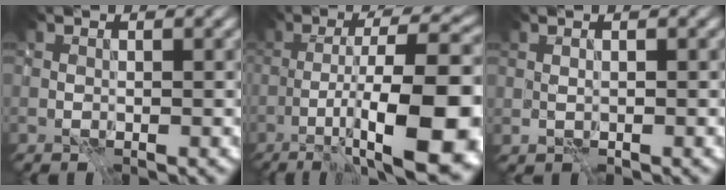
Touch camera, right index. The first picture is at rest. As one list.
[{"total": 15.1, "force": [-4.0, 4.0, 14.0], "torque": [-0.194, 0.013, -0.056]}, {"total": 0.8, "force": [0.5, 0.3, 0.6], "torque": [-0.007, -0.009, 0.004]}]